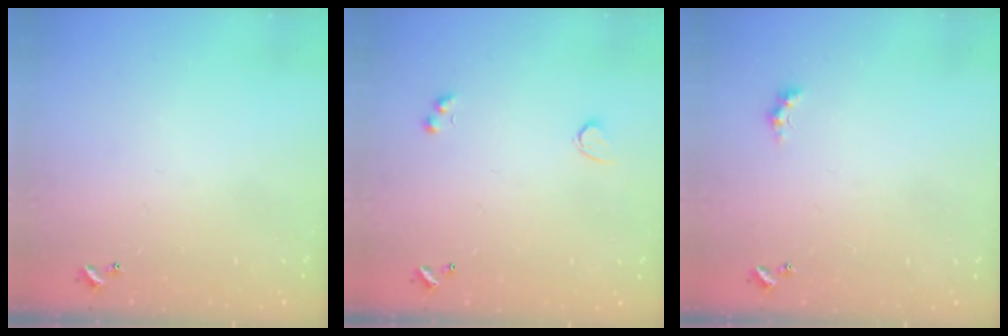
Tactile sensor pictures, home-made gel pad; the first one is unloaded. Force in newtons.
{"total": 1.9, "press": 1.5, "slide": 1.1}
{"total": 1.1, "press": 1.1, "slide": 0.4}